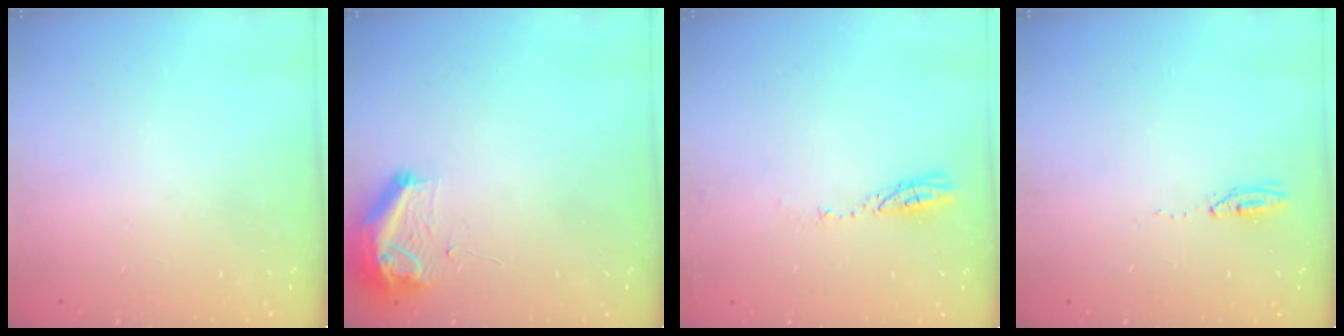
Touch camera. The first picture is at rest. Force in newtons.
{"total": 9.0, "press": 8.9, "slide": 1.1}
{"total": 3.5, "press": 3.5, "slide": 0.1}
{"total": 3.8, "press": 3.7, "slide": 1.1}